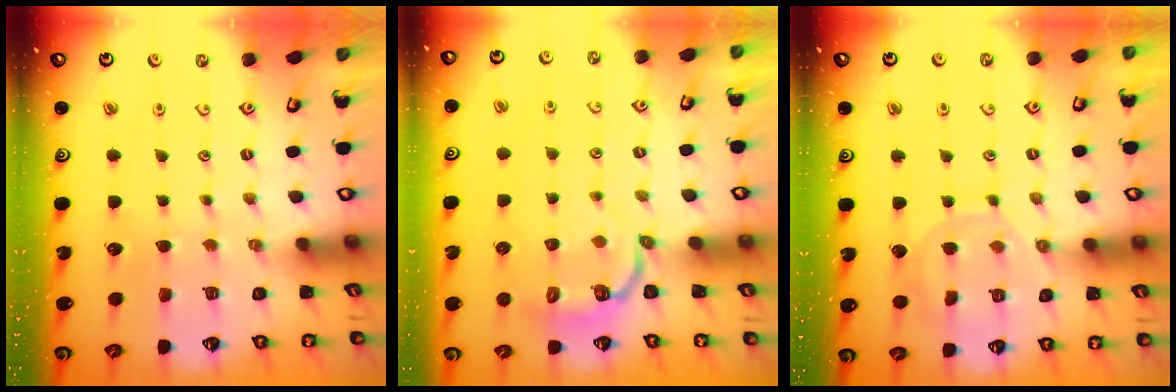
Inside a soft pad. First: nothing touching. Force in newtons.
{"total": 3.4, "press": 2.4, "slide": 2.5}
{"total": 8.9, "press": 8.9, "slide": 0.8}